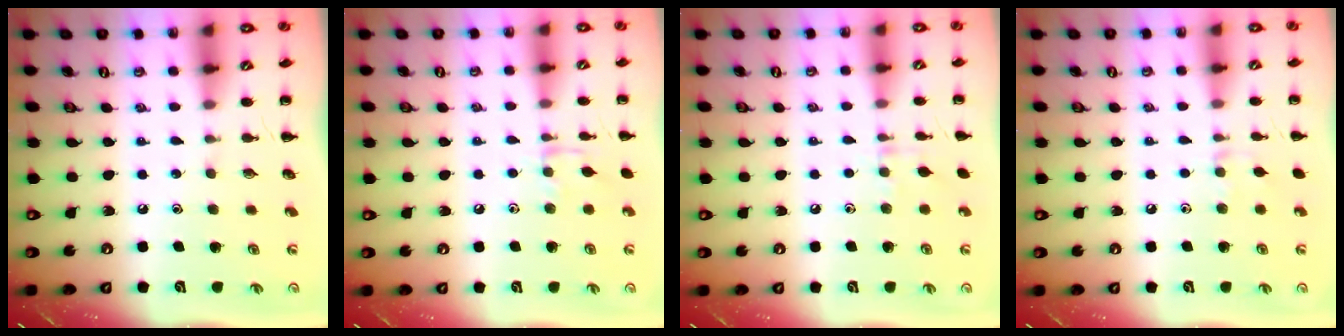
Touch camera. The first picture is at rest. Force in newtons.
{"total": 6.8, "press": 6.6, "slide": 1.3}
{"total": 6.7, "press": 6.3, "slide": 2.3}
{"total": 5.5, "press": 5.1, "slide": 1.8}